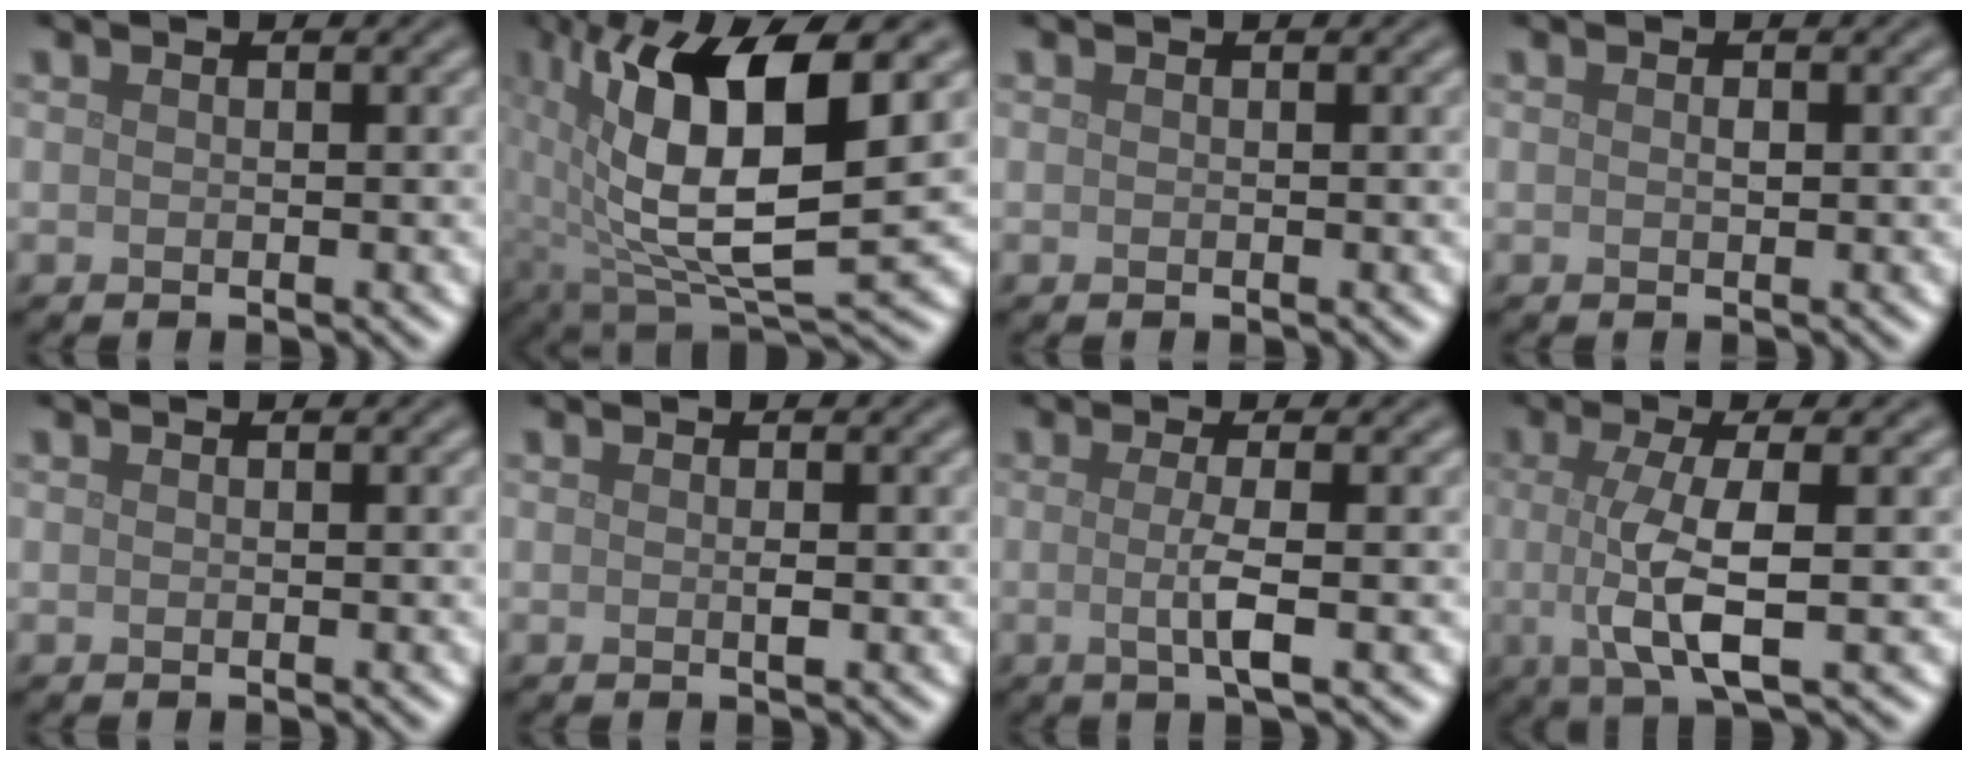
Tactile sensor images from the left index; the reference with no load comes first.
{"total": 12.7, "force": [2.7, 4.9, 11.4], "torque": [-0.206, -0.012, 0.058]}
{"total": 0.0}
{"total": 0.6, "force": [0.1, 0.3, 0.5], "torque": [-0.011, 0.001, 0.001]}
{"total": 0.0}
{"total": 0.6, "force": [0.0, 0.1, 0.6], "torque": [-0.012, -0.001, 0.000]}
{"total": 2.9, "force": [-0.2, 0.6, 2.9], "torque": [-0.052, -0.008, -0.007]}
{"total": 5.7, "force": [-0.4, 1.5, 5.5], "torque": [-0.102, -0.003, -0.010]}